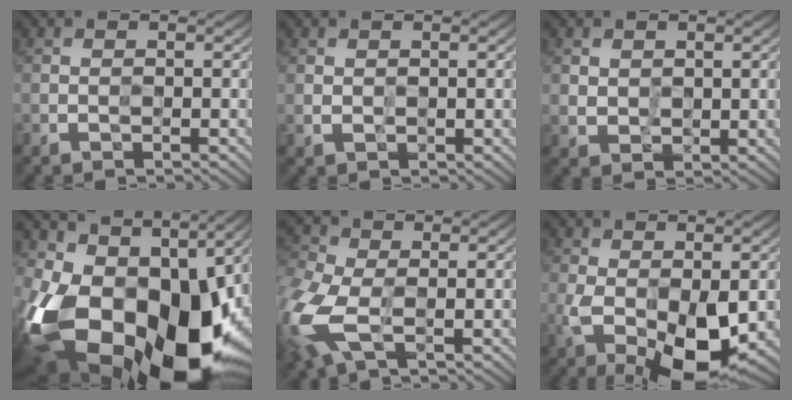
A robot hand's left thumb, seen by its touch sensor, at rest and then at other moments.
{"total": 1.1, "force": [0.7, 0.7, 0.5], "torque": [-0.018, -0.002, 0.016]}
{"total": 2.9, "force": [1.6, 2.2, 0.9], "torque": [-0.024, -0.007, 0.034]}
{"total": 18.6, "force": [-3.8, 12.7, 13.1], "torque": [-0.266, -0.048, -0.049]}
{"total": 10.7, "force": [-2.4, 6.4, 8.3], "torque": [-0.228, -0.022, -0.041]}
{"total": 10.4, "force": [-2.9, 5.2, 8.5], "torque": [-0.166, -0.033, -0.034]}